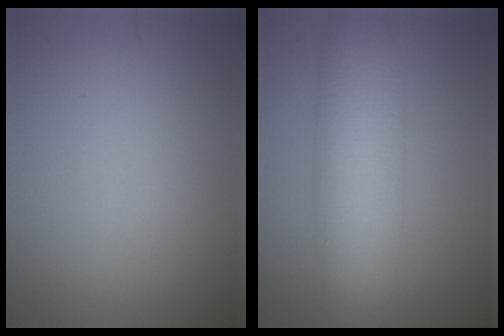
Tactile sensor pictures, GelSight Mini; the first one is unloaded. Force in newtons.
{"total": 8.2, "press": 8.2, "slide": 0.3}